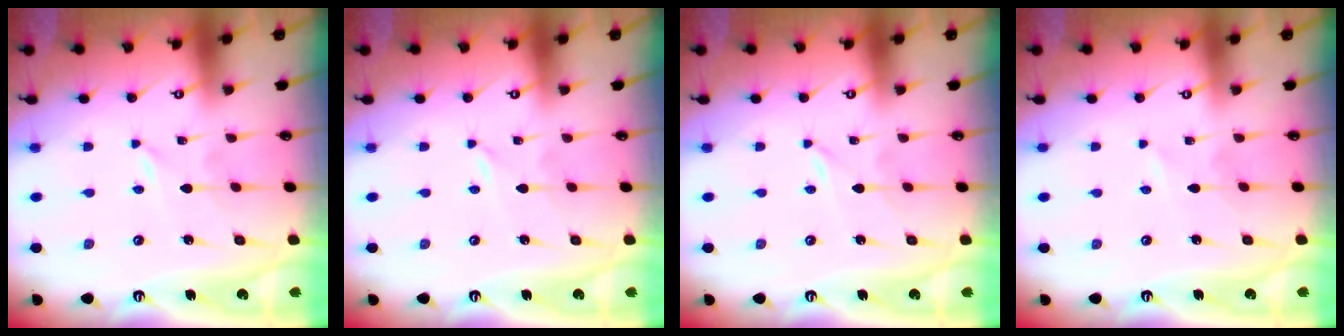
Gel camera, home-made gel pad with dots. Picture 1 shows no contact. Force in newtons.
{"total": 0.0}
{"total": 0.0}
{"total": 1.4, "press": 1.4, "slide": 0.2}